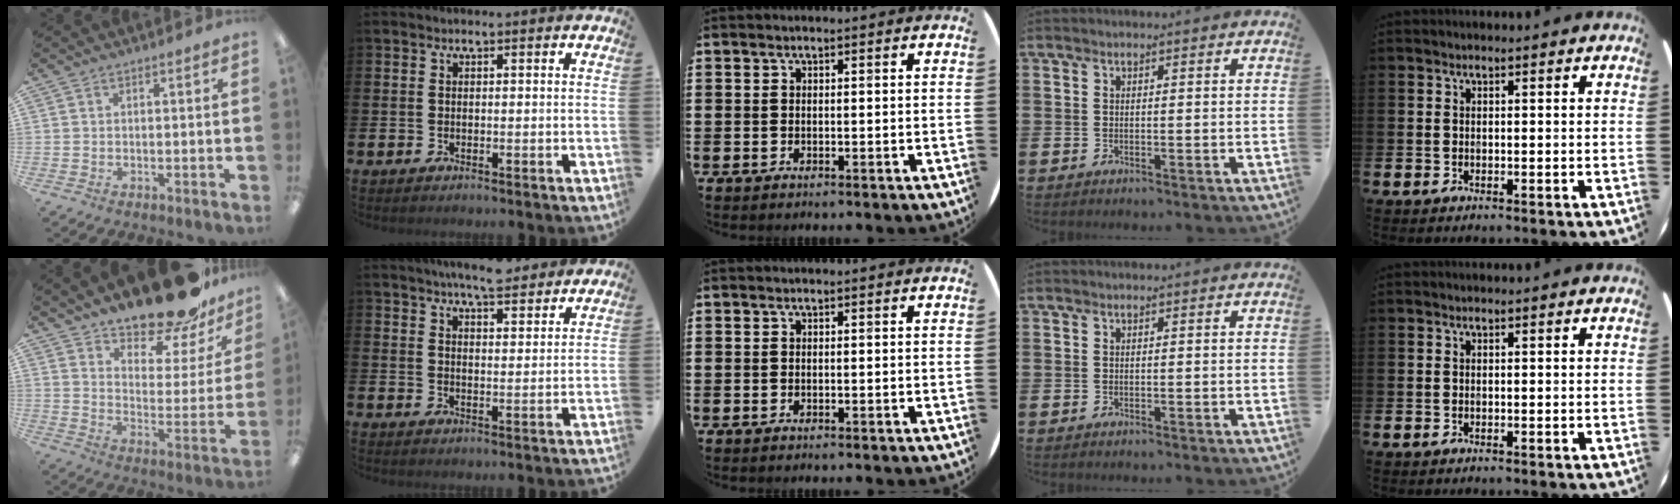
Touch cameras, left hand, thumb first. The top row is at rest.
{"thumb": {"total": 18.2, "force": [15.9, 5.4, 7.1], "torque": [-0.100, -0.122, 0.272]}, "index": {"total": 6.0, "force": [5.8, 0.6, 1.4], "torque": [-0.032, -0.024, 0.104]}}